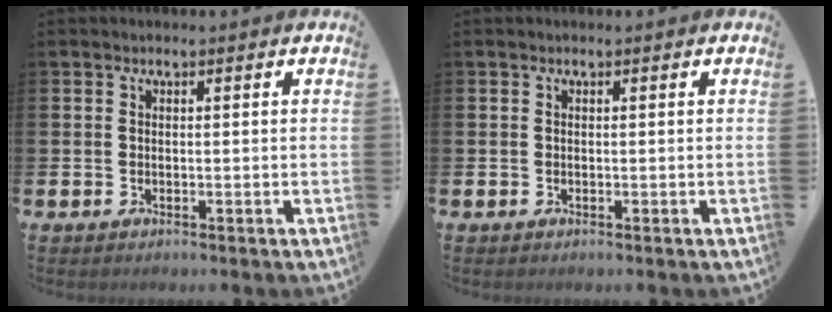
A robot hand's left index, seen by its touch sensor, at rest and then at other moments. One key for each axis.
{"total": 0.0}